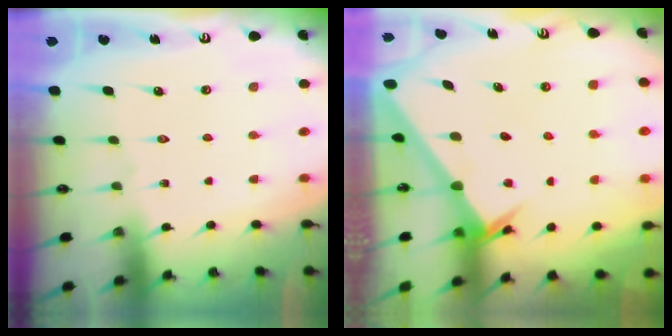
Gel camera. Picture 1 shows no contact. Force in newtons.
{"total": 2.1, "press": 2.1, "slide": 0.3}